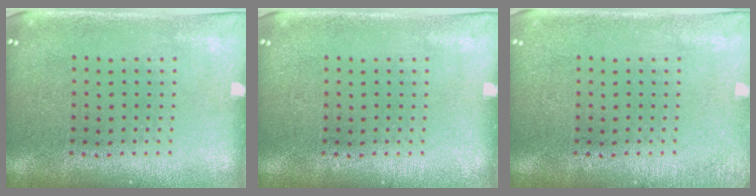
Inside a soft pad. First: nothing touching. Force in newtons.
{"total": 0.0}
{"total": 1.0, "press": 1.0, "slide": 0.3}